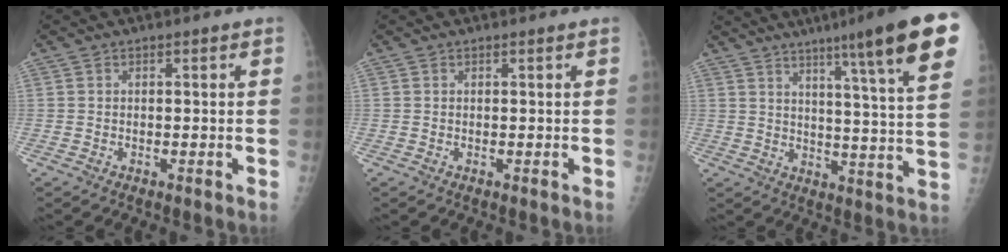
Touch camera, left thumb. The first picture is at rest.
{"total": 0.0}
{"total": 20.2, "force": [12.1, 1.1, 16.2], "torque": [-0.209, -0.045, 0.152]}